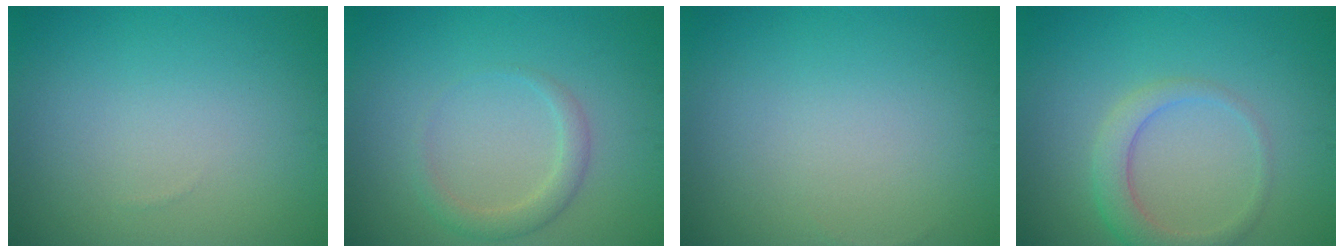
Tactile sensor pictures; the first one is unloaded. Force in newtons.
{"total": 1.9, "press": 1.9, "slide": 0.2}
{"total": 0.0}
{"total": 2.9, "press": 2.9, "slide": 0.2}